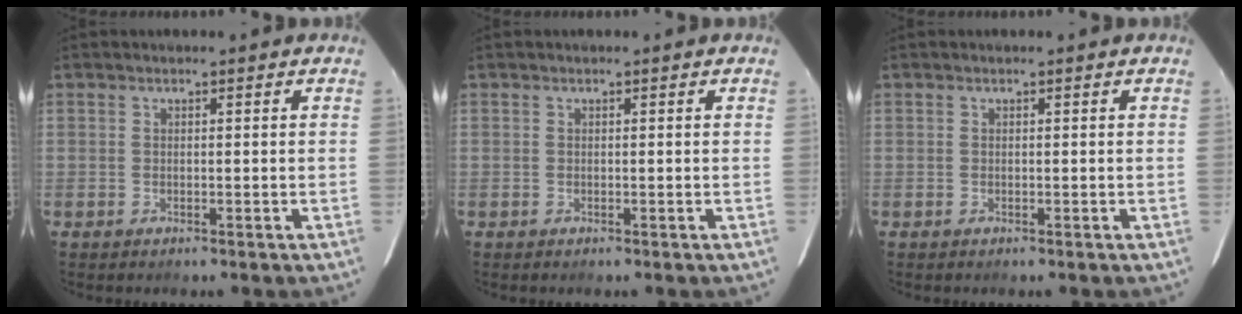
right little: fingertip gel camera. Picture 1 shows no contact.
{"total": 0.0}
{"total": 0.0}